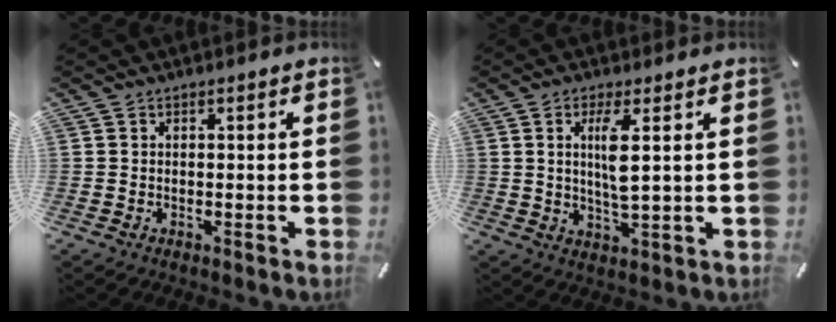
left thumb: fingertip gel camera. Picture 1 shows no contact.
{"total": 6.7, "force": [1.6, 1.4, 6.4], "torque": [-0.134, -0.011, 0.018]}